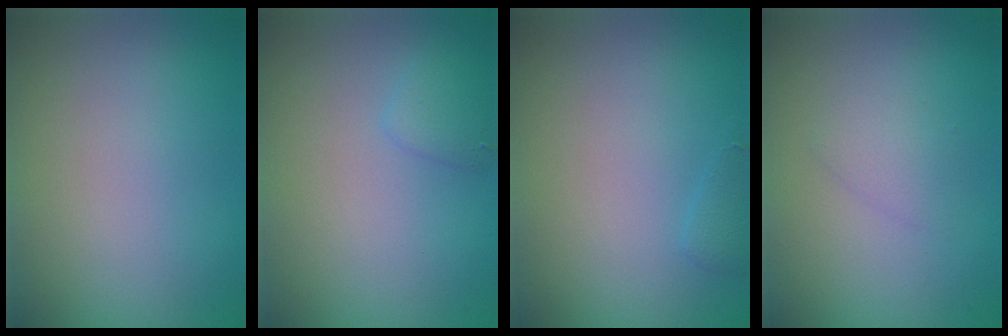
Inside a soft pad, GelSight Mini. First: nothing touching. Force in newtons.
{"total": 1.2, "press": 1.2, "slide": 0.1}
{"total": 0.8, "press": 0.8, "slide": 0.1}
{"total": 1.3, "press": 1.3, "slide": 0.1}